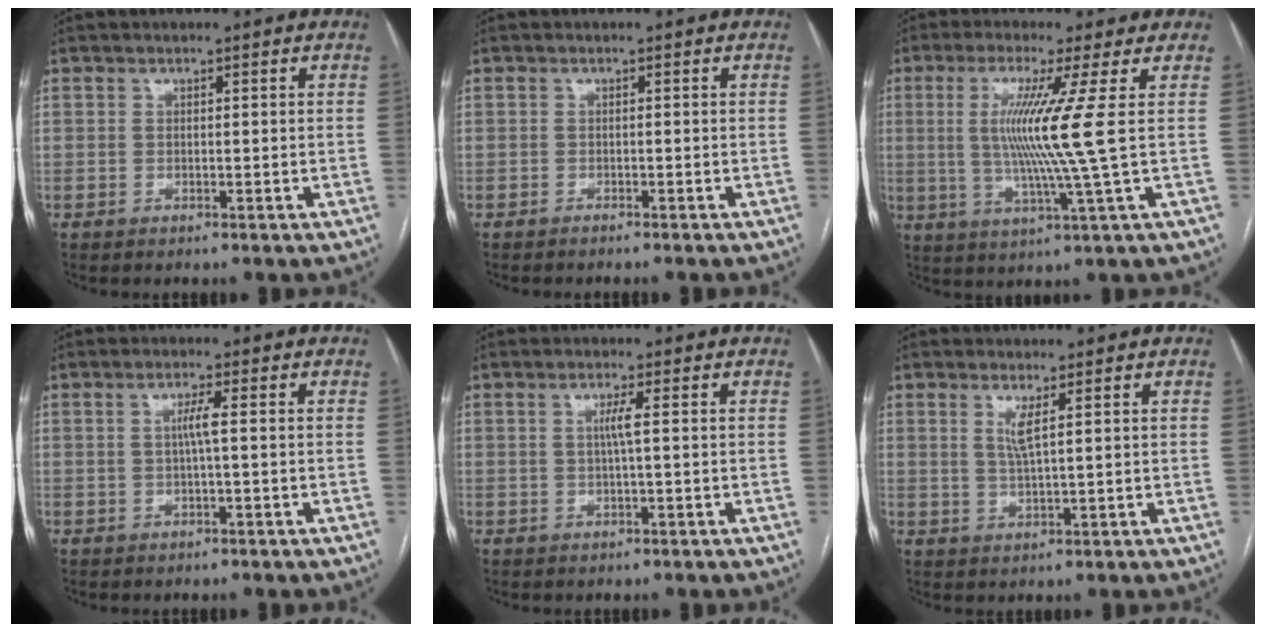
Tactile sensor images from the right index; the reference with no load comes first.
{"total": 2.2, "force": [-2.0, 0.1, 0.9], "torque": [-0.015, -0.001, -0.022]}
{"total": 10.1, "force": [1.3, -2.6, 9.6], "torque": [-0.188, -0.012, 0.031]}
{"total": 2.2, "force": [0.0, -0.3, 2.2], "torque": [-0.041, 0.002, 0.000]}
{"total": 2.0, "force": [0.2, -0.4, 1.9], "torque": [-0.037, 0.001, 0.003]}
{"total": 2.8, "force": [1.1, -0.2, 2.5], "torque": [-0.057, -0.007, 0.025]}